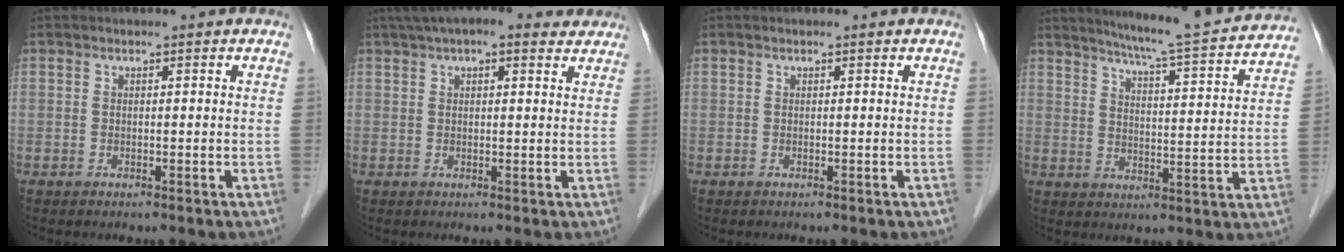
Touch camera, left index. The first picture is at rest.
{"total": 10.5, "force": [8.0, 3.2, 6.0], "torque": [-0.092, 0.049, 0.112]}
{"total": 0.0}
{"total": 16.4, "force": [15.1, -0.1, 6.4], "torque": [-0.103, -0.023, 0.193]}